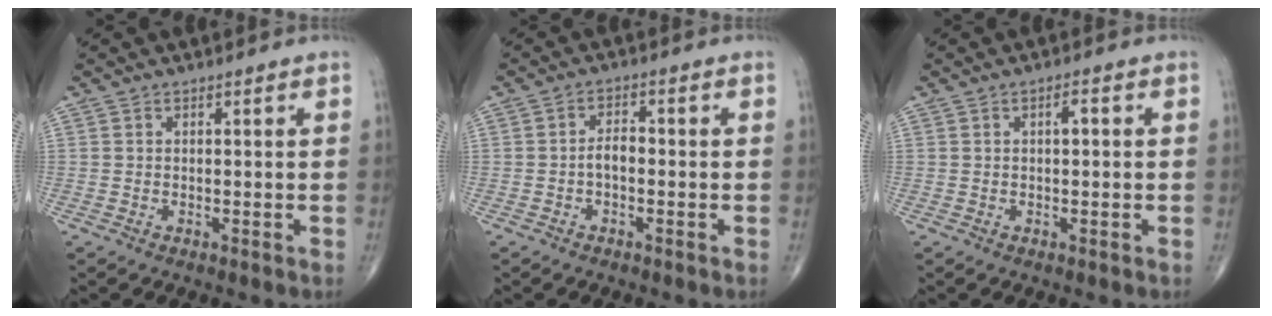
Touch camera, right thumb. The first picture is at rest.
{"total": 2.9, "force": [-0.8, 1.5, 2.3], "torque": [-0.035, 0.014, -0.017]}
{"total": 2.1, "force": [0.4, 0.8, 1.9], "torque": [-0.029, 0.002, 0.003]}